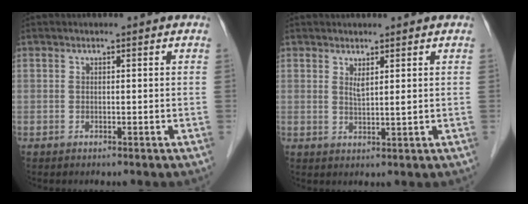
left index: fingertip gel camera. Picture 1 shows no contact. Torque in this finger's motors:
{"motor_torque": [-0.04, 0.07, 0.02, 0.00]}